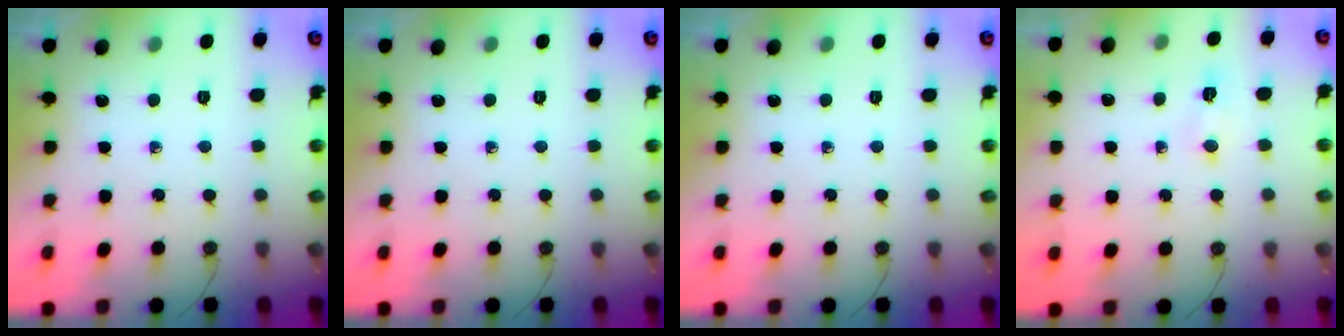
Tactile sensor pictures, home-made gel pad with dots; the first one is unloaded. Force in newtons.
{"total": 0.0}
{"total": 0.0}
{"total": 4.1, "press": 3.7, "slide": 1.8}